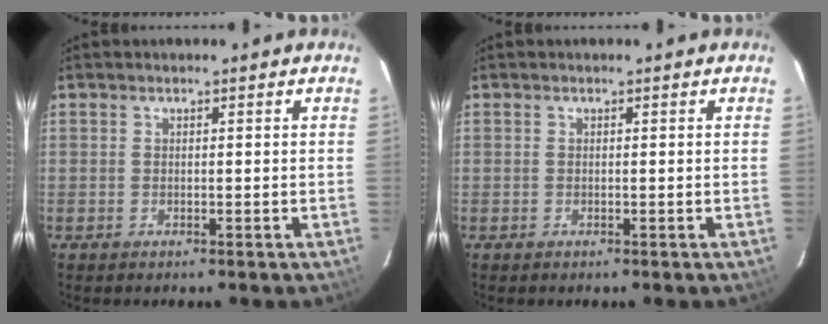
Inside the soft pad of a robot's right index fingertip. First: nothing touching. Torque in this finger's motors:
{"motor_torque": [0.00, 0.00, 0.00, 0.00]}